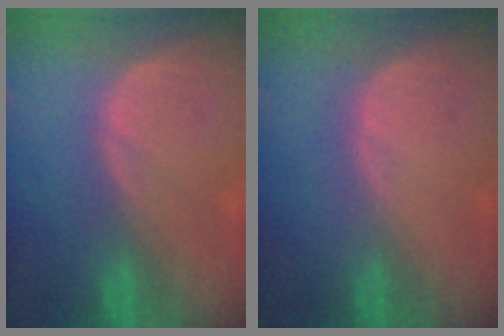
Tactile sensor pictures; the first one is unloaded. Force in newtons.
{"total": 0.0}